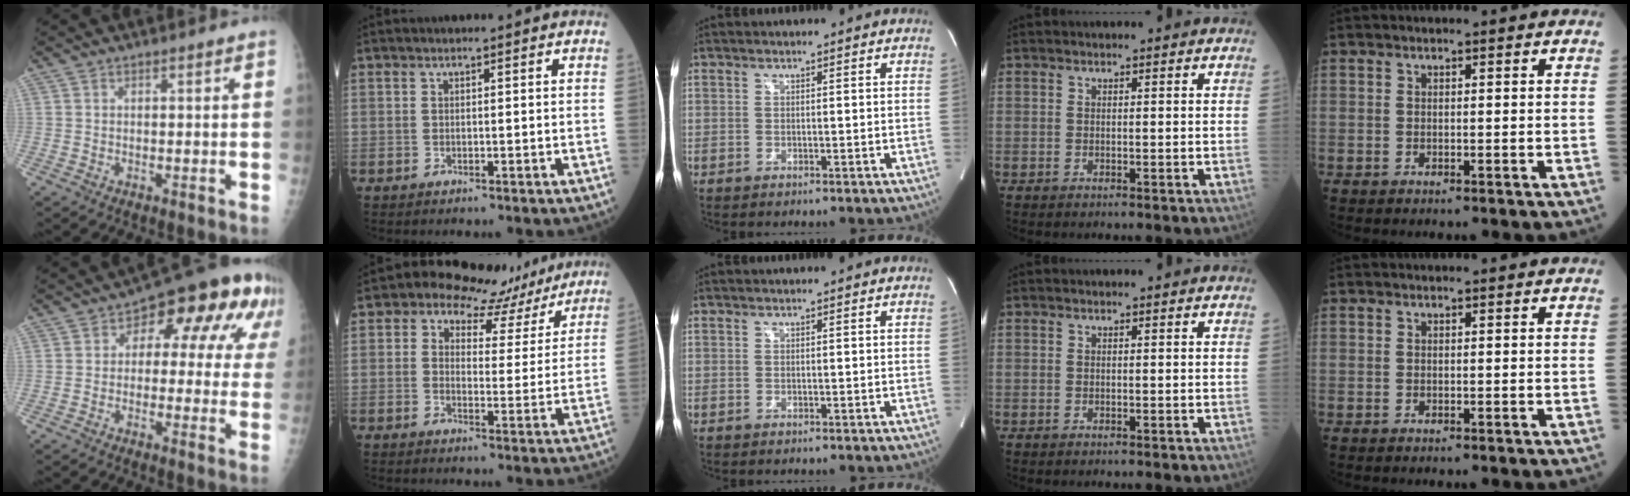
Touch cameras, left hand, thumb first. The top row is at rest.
{"thumb": {"total": 15.7, "force": [4.5, 9.0, 12.0], "torque": [-0.088, 0.025, 0.043]}, "index": {"total": 10.0, "force": [8.0, 5.3, 2.9], "torque": [-0.030, 0.013, 0.086]}}